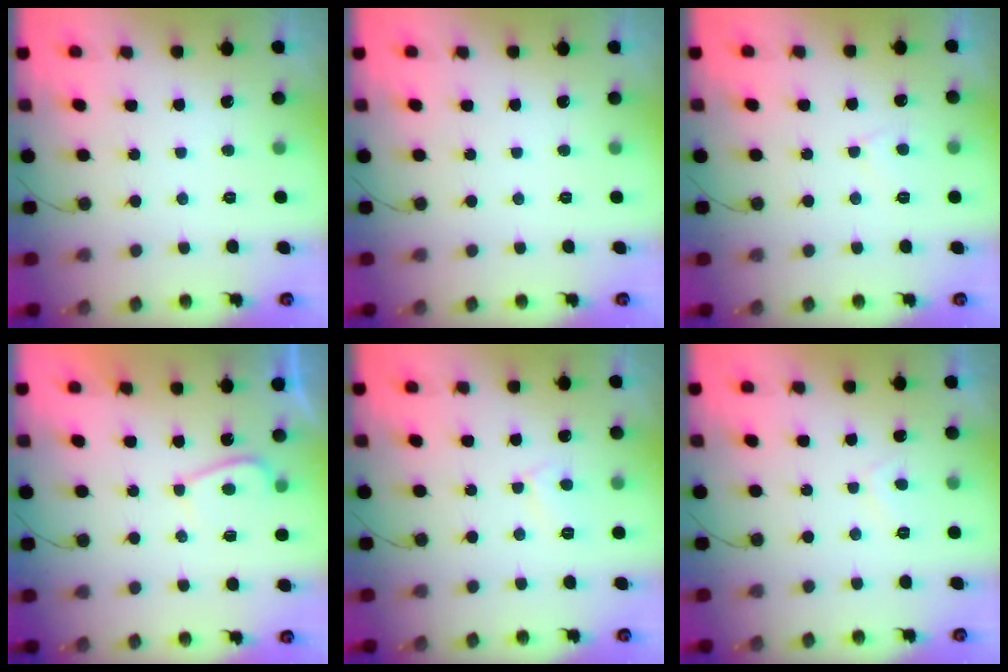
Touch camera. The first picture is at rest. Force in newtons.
{"total": 0.0}
{"total": 3.7, "press": 3.7, "slide": 0.4}
{"total": 3.2, "press": 3.1, "slide": 0.7}
{"total": 4.3, "press": 4.3, "slide": 0.4}
{"total": 2.2, "press": 2.1, "slide": 0.5}